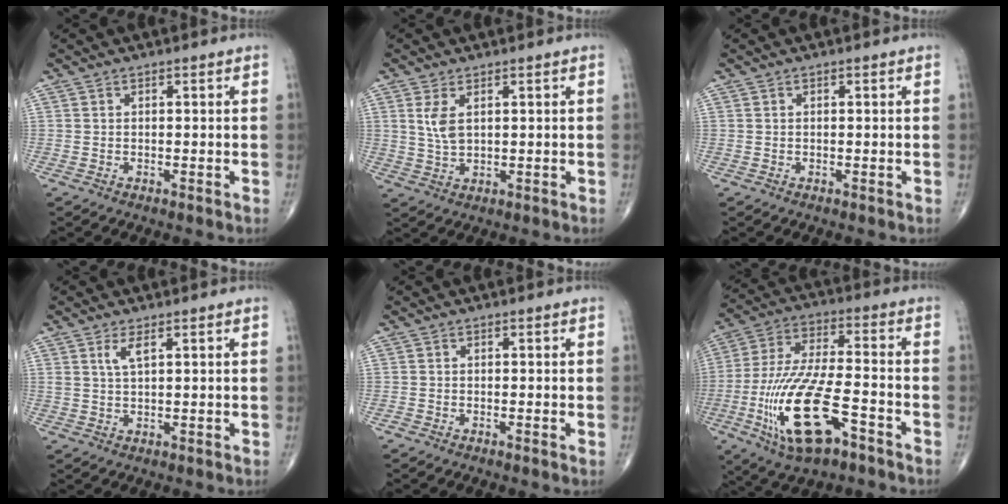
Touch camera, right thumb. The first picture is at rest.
{"total": 4.1, "force": [1.4, 2.0, 3.3], "torque": [-0.067, -0.005, 0.036]}
{"total": 0.0}
{"total": 2.8, "force": [1.3, 0.7, 2.3], "torque": [-0.054, -0.006, 0.031]}
{"total": 0.5, "force": [-0.3, 0.1, 0.4], "torque": [-0.010, -0.002, -0.009]}
{"total": 19.4, "force": [-7.8, 7.0, 16.3], "torque": [-0.344, 0.027, -0.132]}